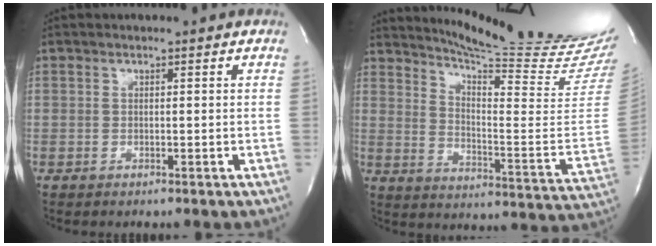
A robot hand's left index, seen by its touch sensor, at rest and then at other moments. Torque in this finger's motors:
{"motor_torque": [0.90, -0.90, 0.00, 0.00]}